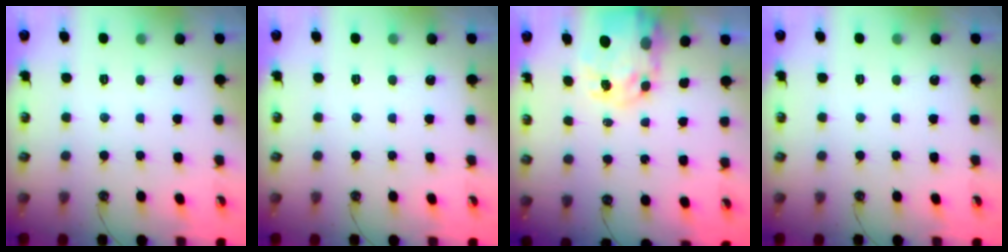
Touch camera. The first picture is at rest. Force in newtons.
{"total": 0.0}
{"total": 8.5, "press": 8.5, "slide": 0.8}
{"total": 0.0}